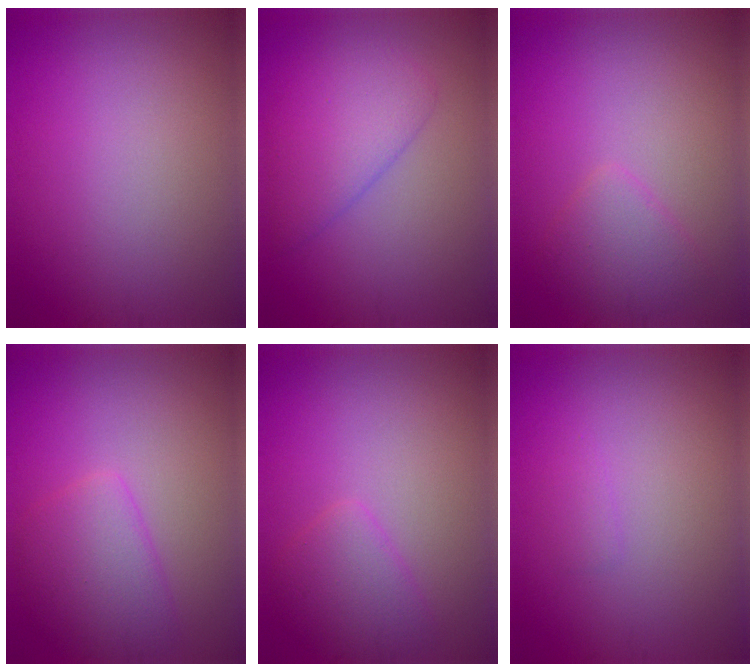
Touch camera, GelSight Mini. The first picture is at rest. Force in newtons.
{"total": 4.0, "press": 4.0, "slide": 0.2}
{"total": 2.5, "press": 2.5, "slide": 0.2}
{"total": 3.9, "press": 3.9, "slide": 0.3}
{"total": 2.6, "press": 2.6, "slide": 0.2}
{"total": 0.7, "press": 0.7, "slide": 0.1}